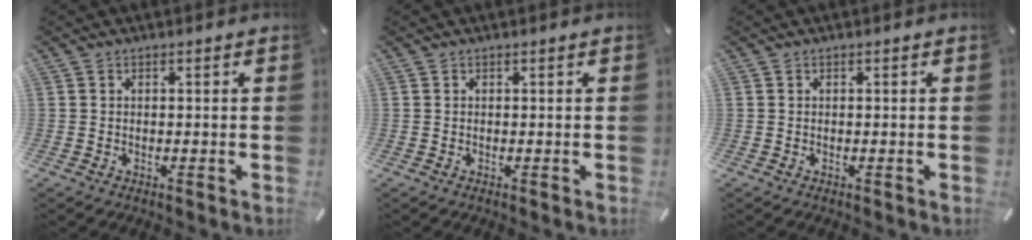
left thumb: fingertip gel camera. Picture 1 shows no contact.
{"total": 0.0}
{"total": 0.0}